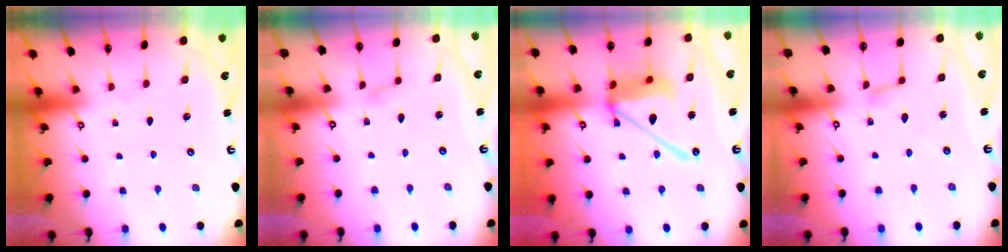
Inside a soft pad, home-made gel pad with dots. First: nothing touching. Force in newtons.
{"total": 1.6, "press": 1.6, "slide": 0.1}
{"total": 18.2, "press": 18.1, "slide": 1.9}
{"total": 2.8, "press": 2.7, "slide": 0.3}